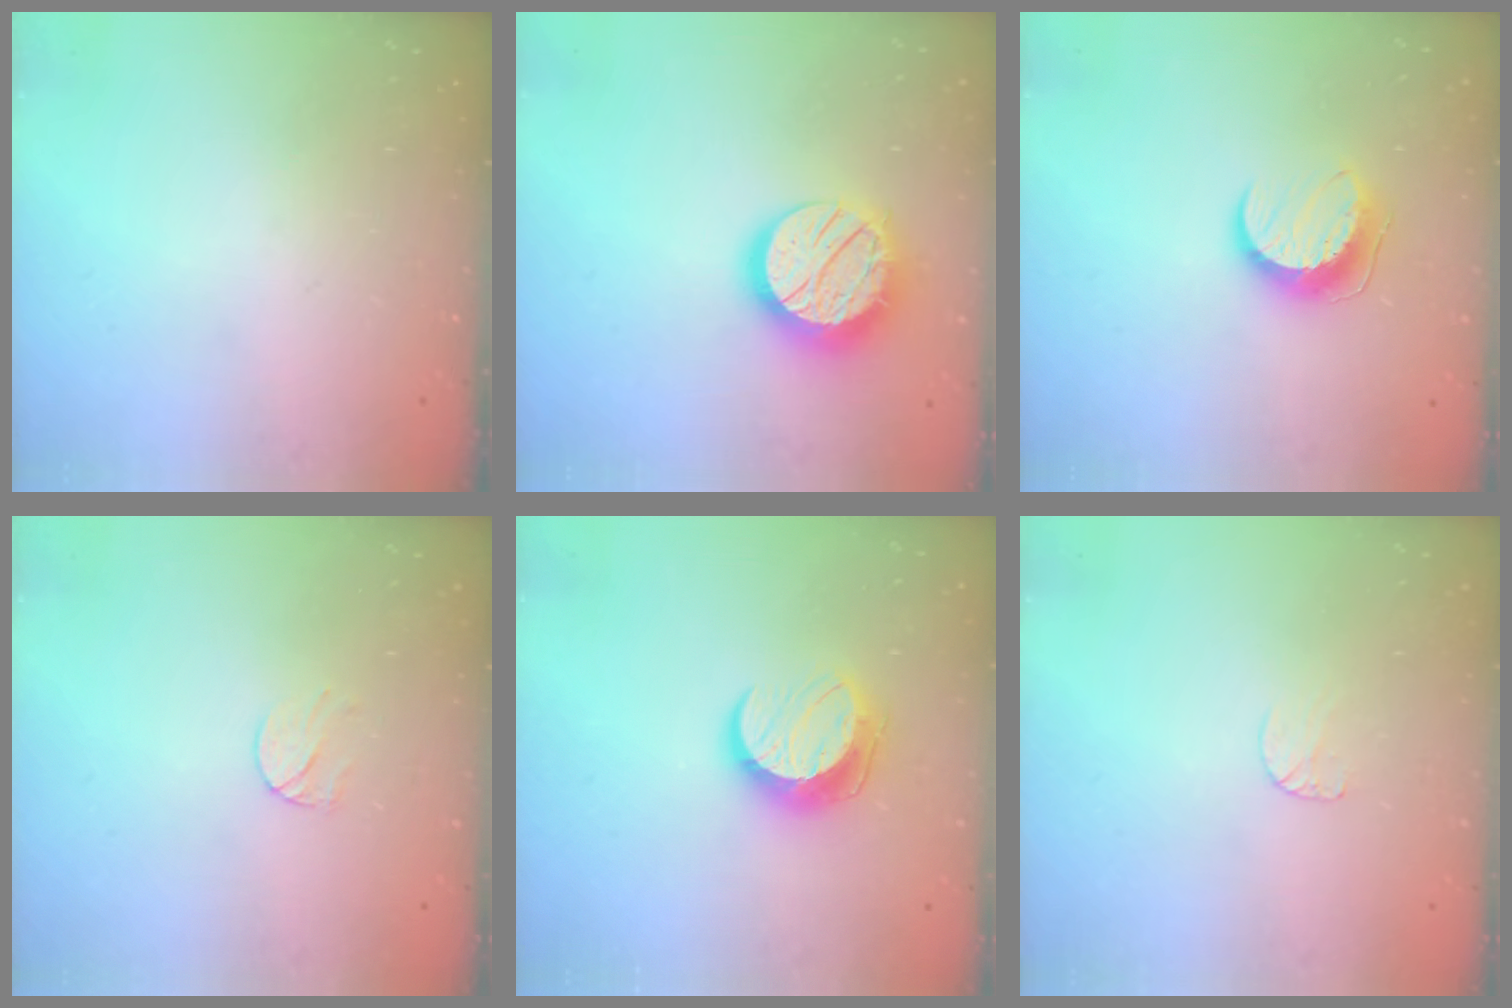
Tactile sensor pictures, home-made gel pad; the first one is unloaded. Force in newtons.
{"total": 16.2, "press": 16.2, "slide": 1.0}
{"total": 9.8, "press": 9.8, "slide": 0.5}
{"total": 6.6, "press": 6.5, "slide": 0.6}
{"total": 10.4, "press": 10.4, "slide": 0.1}
{"total": 4.4, "press": 4.4, "slide": 0.4}